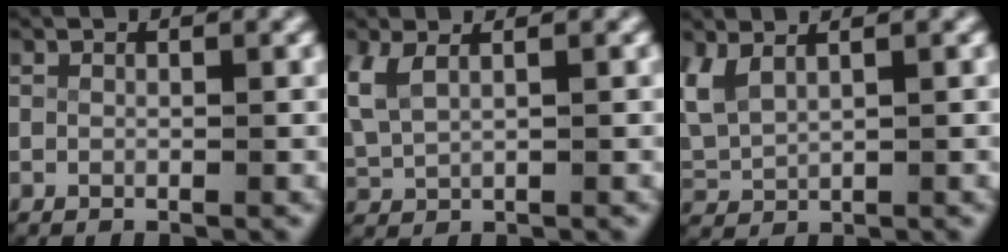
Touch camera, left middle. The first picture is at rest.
{"total": 3.0, "force": [1.1, 2.0, 2.0], "torque": [-0.066, -0.005, 0.031]}
{"total": 3.5, "force": [1.3, 2.4, 2.1], "torque": [-0.075, -0.010, 0.036]}